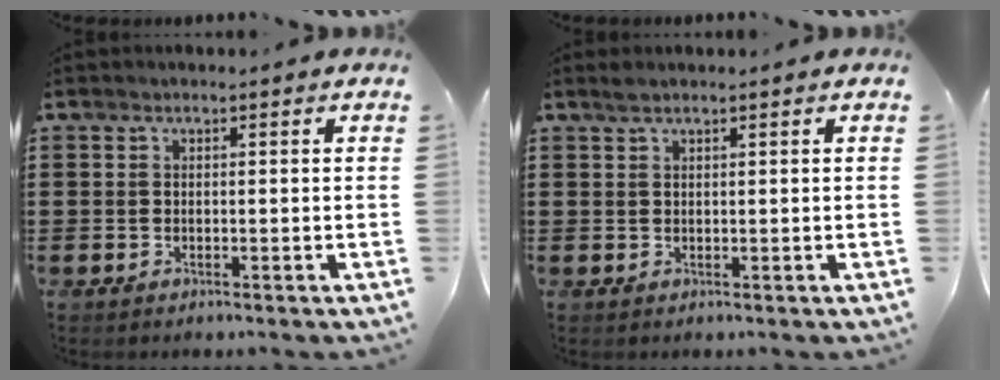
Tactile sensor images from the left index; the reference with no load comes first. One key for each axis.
{"total": 1.1, "fx": 0.8, "fy": 0.0, "fz": 0.7, "tx": -0.014, "ty": 0.001, "tz": 0.016}